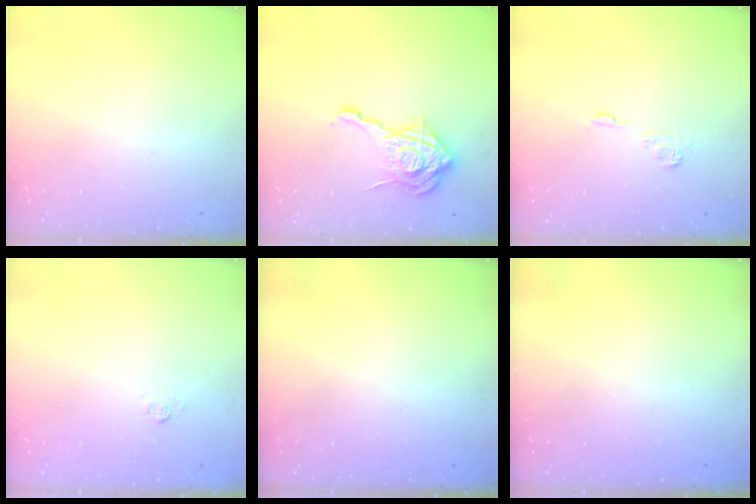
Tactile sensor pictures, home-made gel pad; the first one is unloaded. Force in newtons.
{"total": 18.2, "press": 18.1, "slide": 2.0}
{"total": 5.6, "press": 5.6, "slide": 0.7}
{"total": 5.2, "press": 5.1, "slide": 1.2}
{"total": 2.6, "press": 2.4, "slide": 0.8}
{"total": 2.4, "press": 2.3, "slide": 0.8}